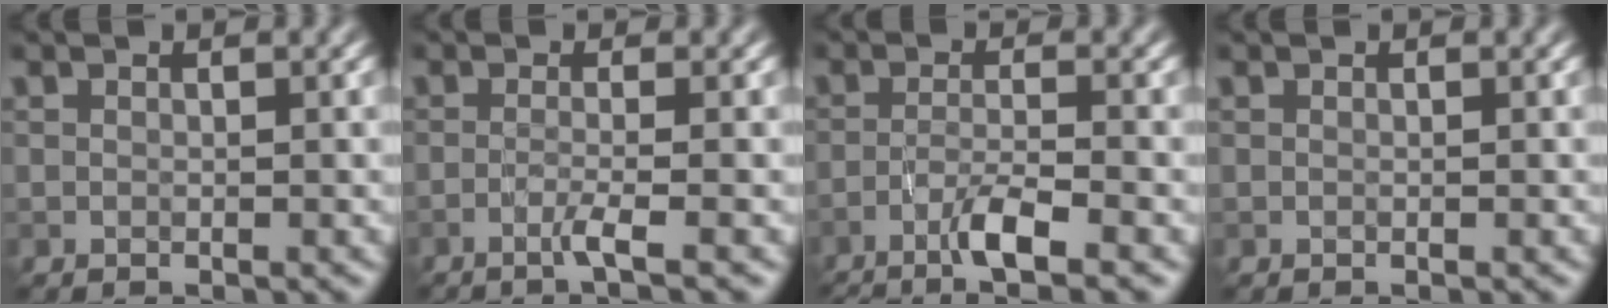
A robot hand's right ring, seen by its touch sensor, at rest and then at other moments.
{"total": 2.3, "force": [-1.0, 0.3, 2.0], "torque": [-0.026, 0.000, -0.032]}
{"total": 3.8, "force": [-2.2, 0.4, 3.1], "torque": [-0.057, 0.004, -0.051]}
{"total": 0.0}